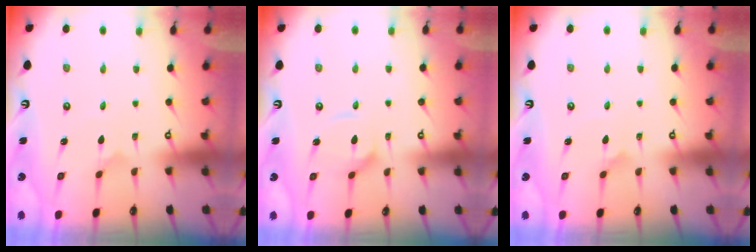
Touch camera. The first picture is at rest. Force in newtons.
{"total": 4.6, "press": 4.6, "slide": 0.4}
{"total": 2.3, "press": 2.3, "slide": 0.2}